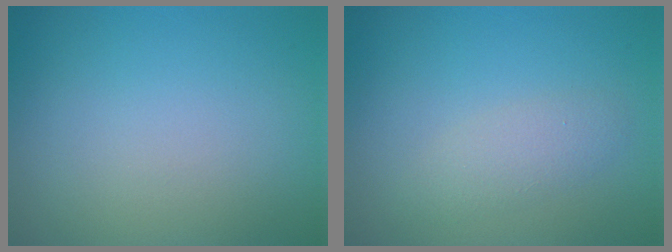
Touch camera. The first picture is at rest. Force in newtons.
{"total": 1.9, "press": 1.9, "slide": 0.1}